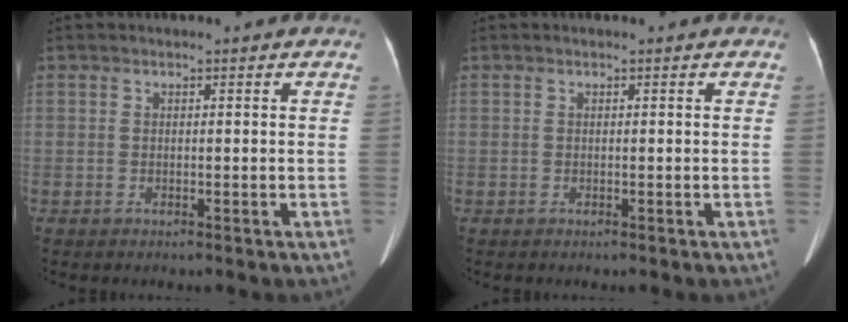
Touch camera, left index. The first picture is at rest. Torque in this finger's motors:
{"motor_torque": [0.03, 0.03, 0.00, 0.01]}